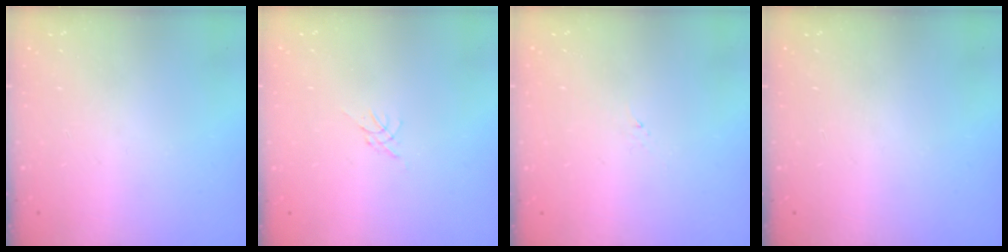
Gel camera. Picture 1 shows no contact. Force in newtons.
{"total": 0.0}
{"total": 1.2, "press": 1.1, "slide": 0.2}
{"total": 0.0}